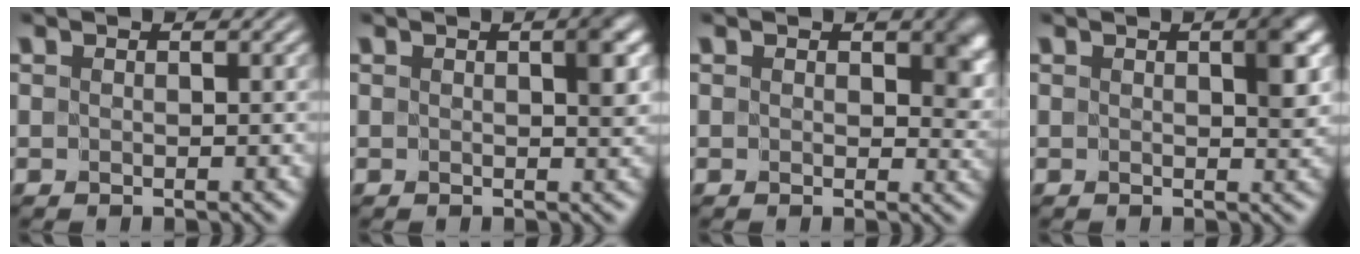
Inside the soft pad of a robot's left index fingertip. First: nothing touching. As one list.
[{"total": 2.3, "force": [0.4, 1.0, 2.0], "torque": [-0.021, 0.003, 0.004]}, {"total": 3.7, "force": [0.9, 2.3, 2.7], "torque": [-0.026, -0.004, 0.009]}, {"total": 3.0, "force": [0.6, 1.4, 2.6], "torque": [-0.031, 0.002, 0.007]}]